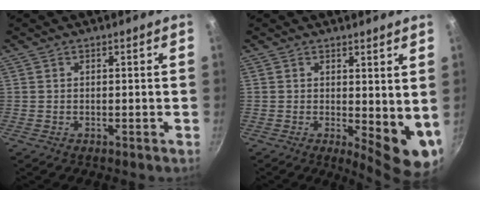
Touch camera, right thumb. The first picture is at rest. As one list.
[{"total": 8.8, "force": [1.1, 3.6, 8.0], "torque": [-0.083, -0.015, 0.023]}]